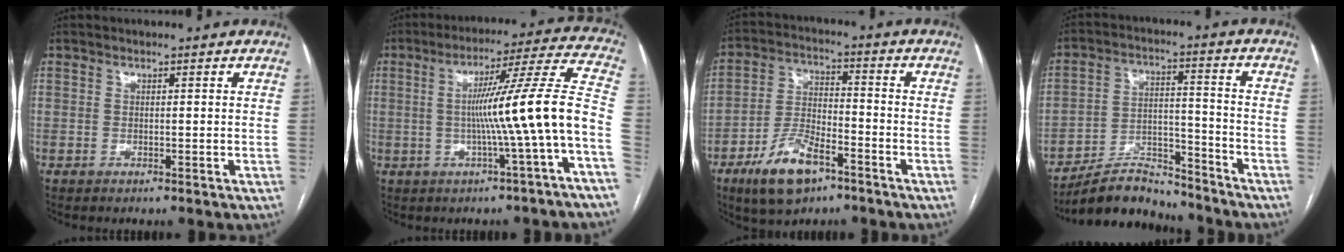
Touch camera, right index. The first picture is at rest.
{"total": 14.0, "force": [-2.7, -1.9, 13.6], "torque": [-0.193, 0.020, -0.045]}
{"total": 11.1, "force": [-6.5, 4.4, 7.8], "torque": [-0.161, -0.001, -0.113]}
{"total": 10.4, "force": [-9.9, 2.6, 1.9], "torque": [-0.026, 0.027, -0.173]}